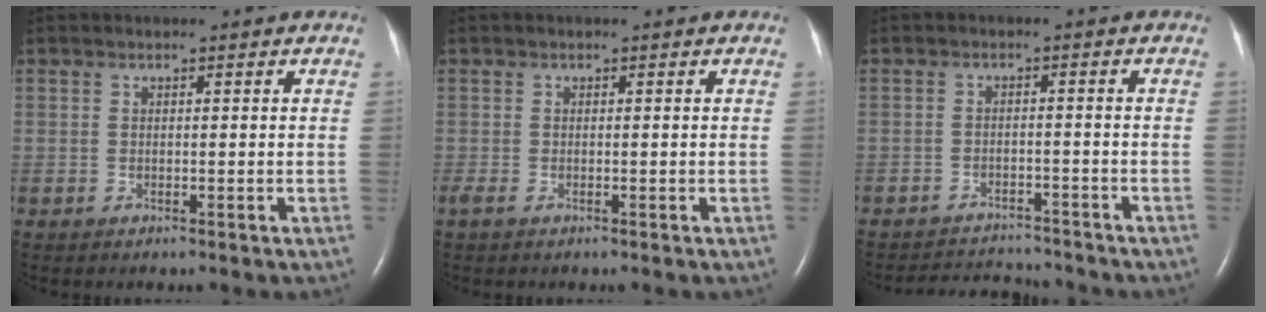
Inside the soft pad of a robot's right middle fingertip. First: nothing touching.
{"total": 0.5, "force": [-0.3, 0.1, 0.4], "torque": [-0.013, -0.003, -0.007]}
{"total": 6.6, "force": [-6.5, 0.9, 0.2], "torque": [-0.008, 0.002, -0.095]}